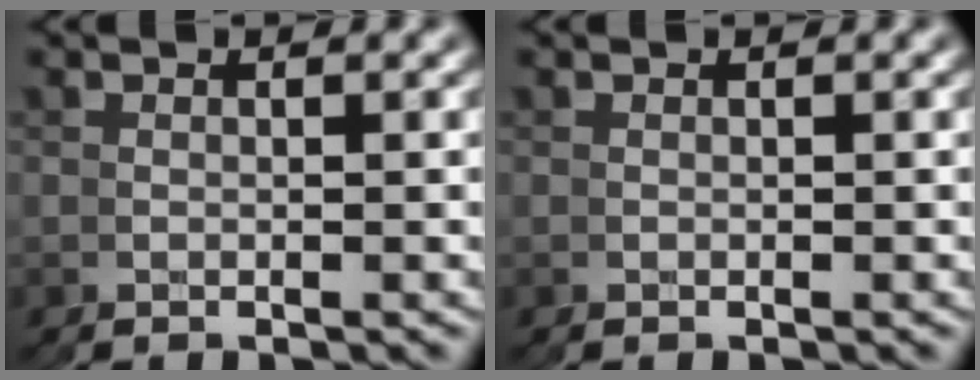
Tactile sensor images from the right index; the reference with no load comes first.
{"total": 0.0}